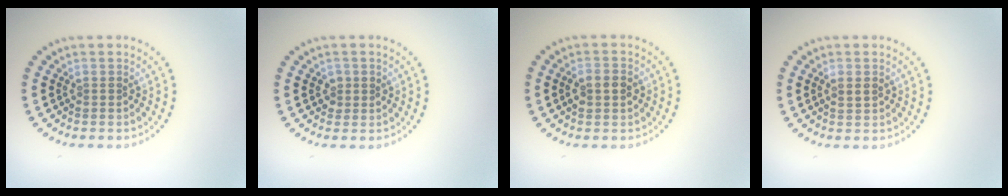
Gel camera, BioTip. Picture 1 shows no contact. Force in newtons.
{"total": 1.1, "press": 1.1, "slide": 0.3}
{"total": 2.8, "press": 2.8, "slide": 0.3}
{"total": 0.8, "press": 0.8, "slide": 0.1}